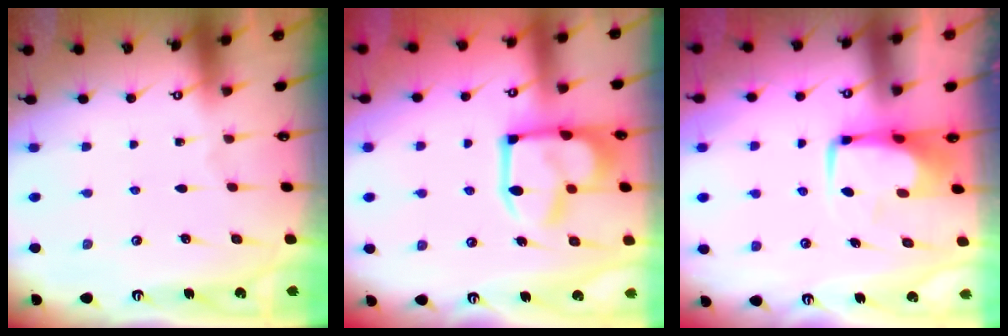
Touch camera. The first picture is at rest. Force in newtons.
{"total": 13.1, "press": 13.1, "slide": 1.3}
{"total": 0.6, "press": 0.4, "slide": 0.4}